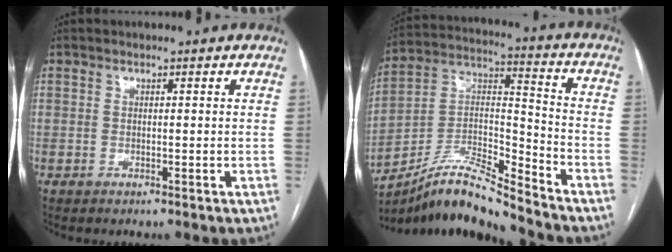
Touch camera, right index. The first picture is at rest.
{"total": 12.4, "force": [-11.2, 0.2, 5.3], "torque": [-0.100, 0.033, -0.203]}